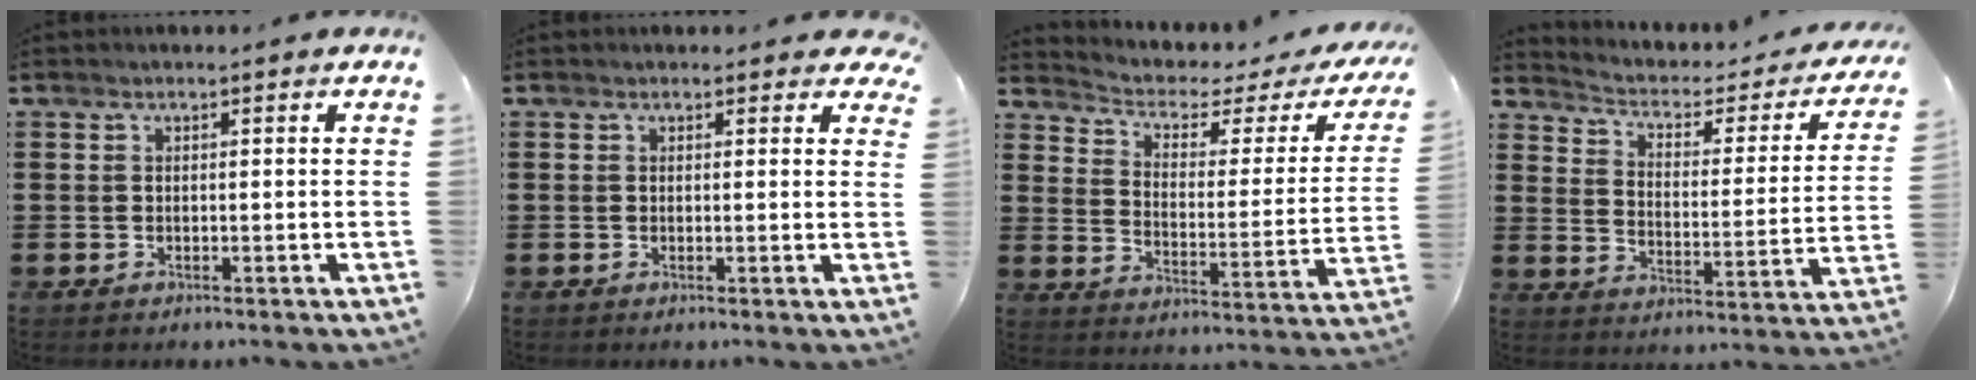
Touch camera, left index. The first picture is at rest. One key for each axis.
{"total": 1.2, "fx": 0.8, "fy": 0.8, "fz": 0.4, "tx": -0.003, "ty": 0.004, "tz": 0.012}
{"total": 2.5, "fx": 1.5, "fy": 1.3, "fz": 1.5, "tx": -0.046, "ty": -0.018, "tz": 0.014}
{"total": 2.1, "fx": 1.3, "fy": 1.2, "fz": 1.1, "tx": -0.037, "ty": -0.016, "tz": 0.011}